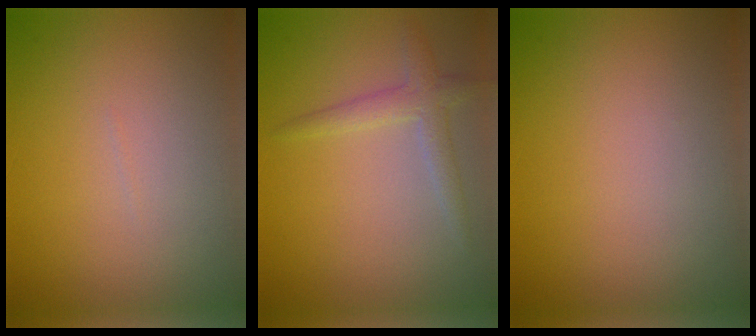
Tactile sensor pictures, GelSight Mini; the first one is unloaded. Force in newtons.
{"total": 2.1, "press": 2.1, "slide": 0.1}
{"total": 0.0}